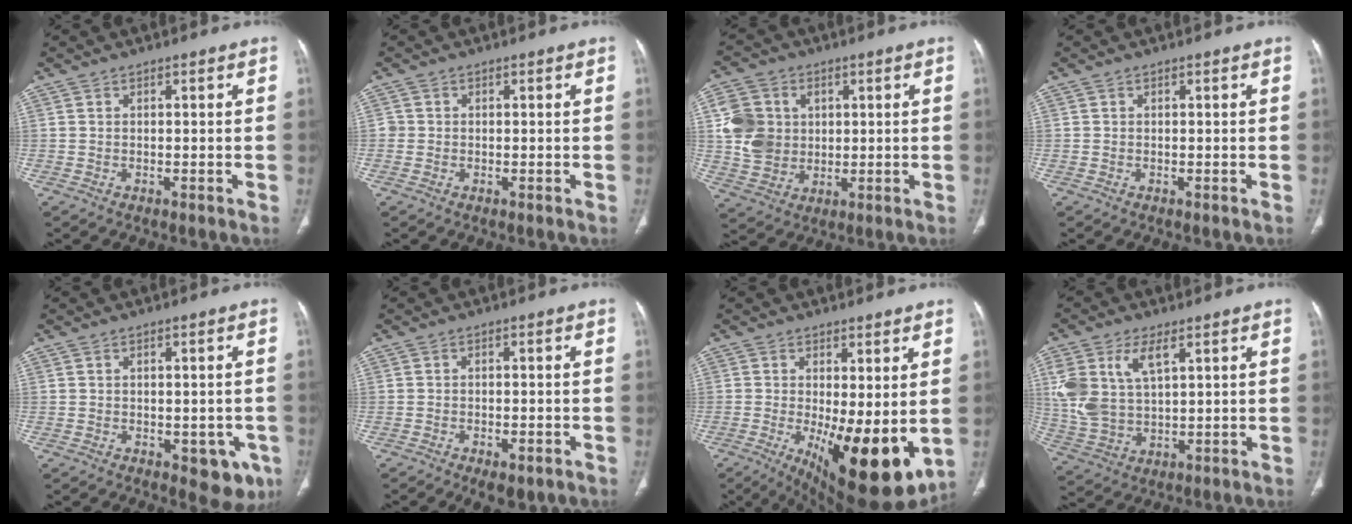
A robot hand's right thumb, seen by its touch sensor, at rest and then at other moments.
{"total": 1.0, "force": [-0.1, 1.0, 0.1], "torque": [0.005, 0.004, -0.002]}
{"total": 10.8, "force": [1.6, 9.3, 5.2], "torque": [-0.081, -0.003, 0.037]}
{"total": 0.0}
{"total": 7.1, "force": [-2.6, 3.9, 5.4], "torque": [-0.028, -0.003, -0.024]}
{"total": 5.5, "force": [-3.1, 2.6, 3.6], "torque": [-0.048, 0.007, -0.039]}
{"total": 16.4, "force": [-2.6, 6.0, 15.1], "torque": [-0.212, -0.037, -0.015]}
{"total": 11.5, "force": [4.4, 6.1, 8.6], "torque": [-0.194, -0.006, 0.097]}